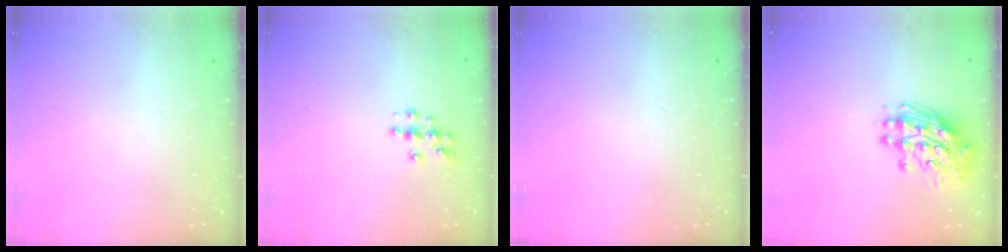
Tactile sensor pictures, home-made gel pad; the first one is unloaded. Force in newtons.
{"total": 5.2, "press": 5.1, "slide": 0.5}
{"total": 0.0}
{"total": 11.5, "press": 11.4, "slide": 1.2}